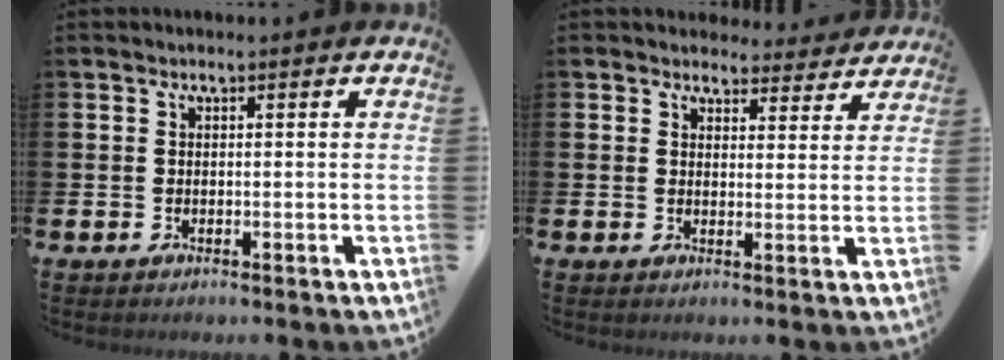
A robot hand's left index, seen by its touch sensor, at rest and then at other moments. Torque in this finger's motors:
{"motor_torque": [1.07, -1.07, 0.42, 0.05]}